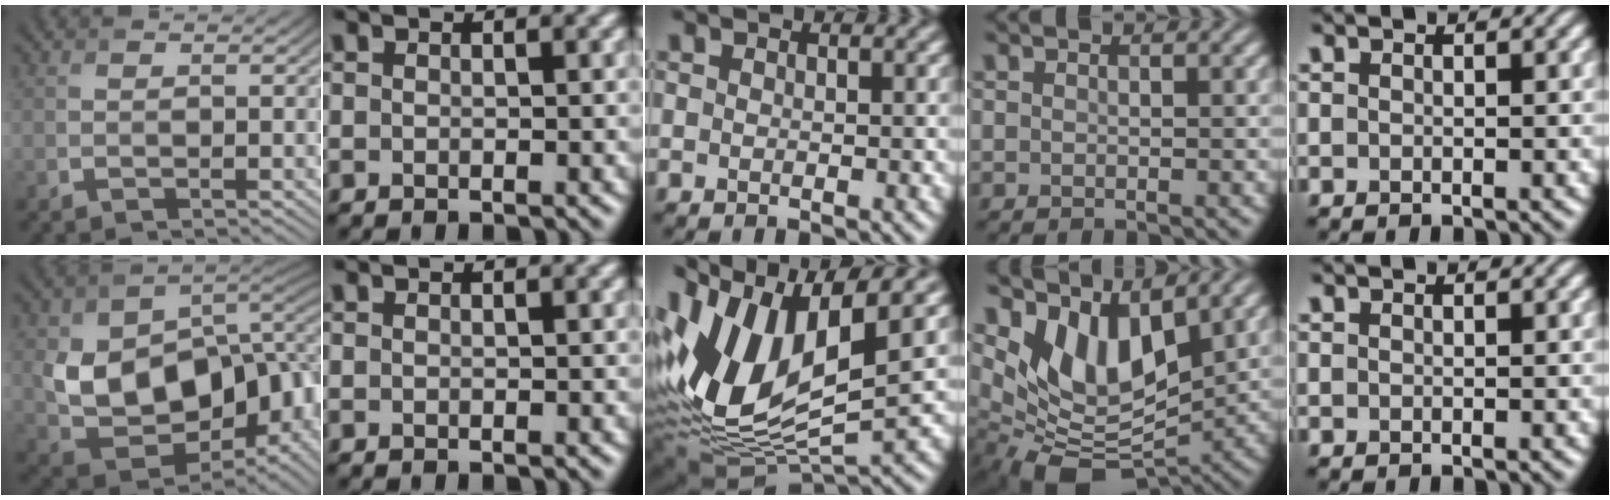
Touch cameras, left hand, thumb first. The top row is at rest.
{"thumb": {"total": 16.2, "force": [0.1, 12.2, 10.7], "torque": [-0.191, -0.029, 0.011]}, "middle": {"total": 12.8, "force": [2.6, 6.6, 10.6], "torque": [-0.230, 0.007, 0.048]}, "ring": {"total": 7.7, "force": [3.0, 4.2, 5.7], "torque": [-0.104, -0.017, 0.062]}}